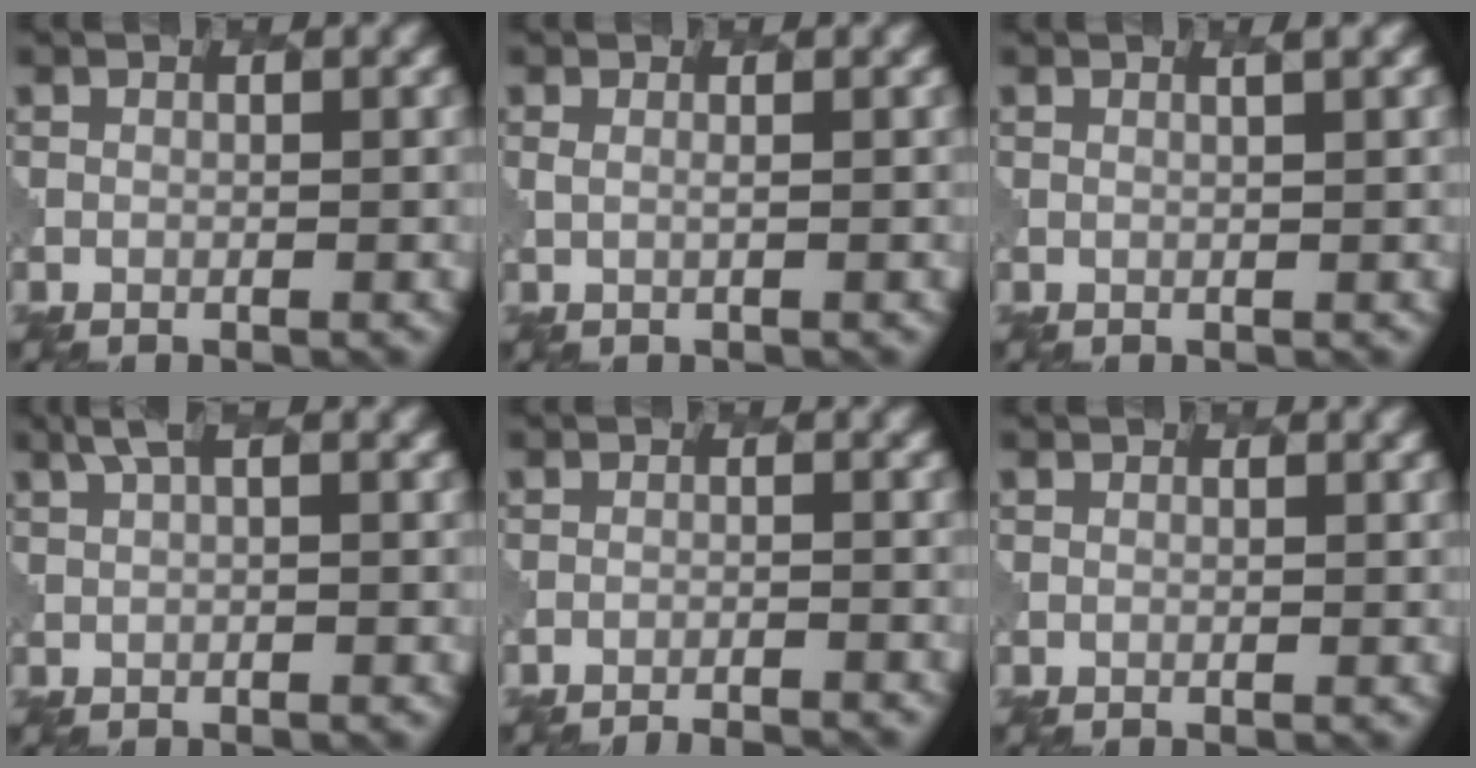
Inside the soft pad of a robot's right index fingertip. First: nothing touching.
{"total": 0.9, "force": [0.6, 0.4, 0.6], "torque": [-0.007, -0.004, 0.007]}
{"total": 1.6, "force": [0.8, 0.7, 1.2], "torque": [-0.010, 0.001, 0.005]}
{"total": 1.9, "force": [1.0, 0.5, 1.6], "torque": [-0.026, 0.002, 0.020]}
{"total": 3.7, "force": [-3.6, 0.5, 0.7], "torque": [0.003, 0.003, -0.048]}
{"total": 0.0}